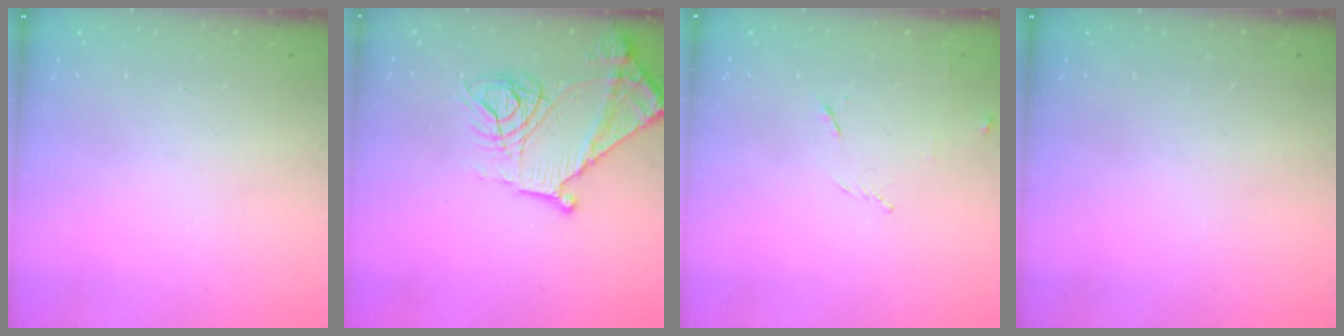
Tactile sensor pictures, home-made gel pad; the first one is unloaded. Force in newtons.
{"total": 15.5, "press": 15.4, "slide": 1.4}
{"total": 5.9, "press": 5.8, "slide": 1.1}
{"total": 0.0}